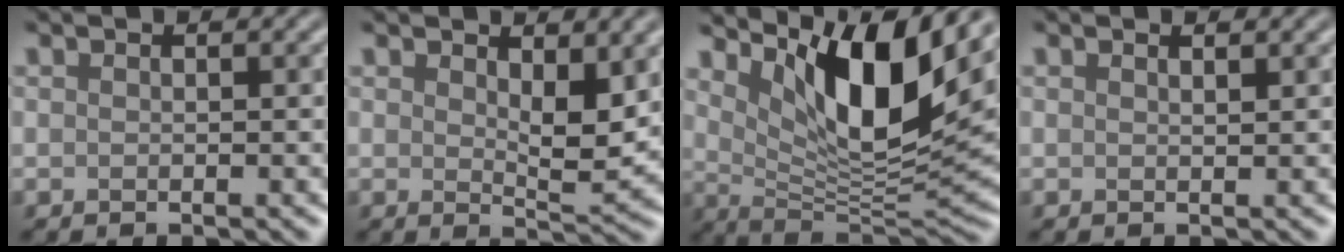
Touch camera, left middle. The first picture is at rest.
{"total": 3.8, "force": [1.4, 1.4, 3.2], "torque": [-0.053, -0.007, 0.026]}
{"total": 10.2, "force": [4.7, 3.2, 8.5], "torque": [-0.139, -0.019, 0.089]}
{"total": 0.6, "force": [0.5, 0.1, 0.2], "torque": [-0.002, 0.000, 0.010]}